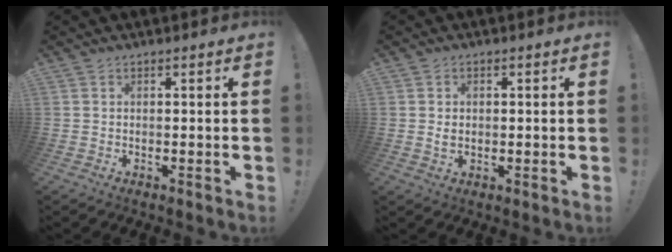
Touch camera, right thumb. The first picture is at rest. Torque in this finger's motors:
{"motor_torque": [0.08, -0.07, 0.01, 0.21, 0.11]}